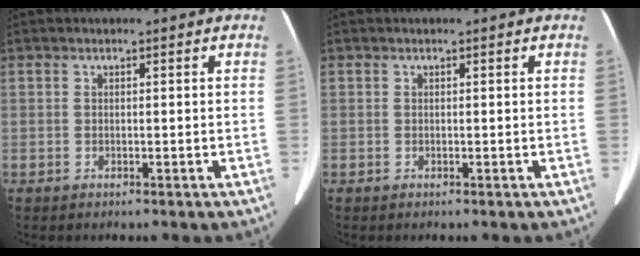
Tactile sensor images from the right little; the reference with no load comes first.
{"total": 0.0}